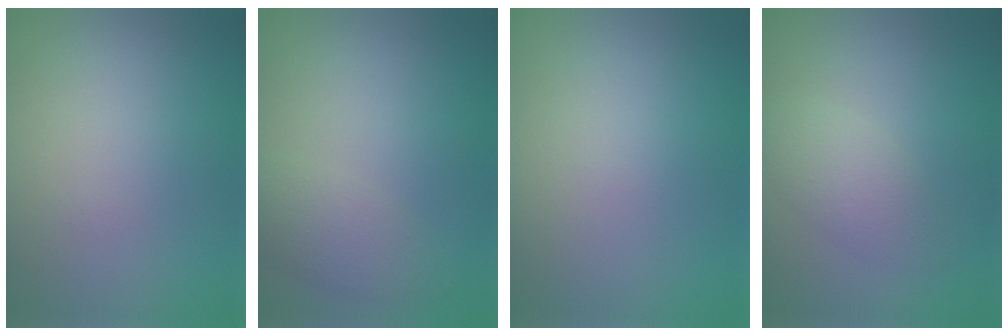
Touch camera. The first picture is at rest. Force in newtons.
{"total": 2.5, "press": 2.5, "slide": 0.1}
{"total": 0.0}
{"total": 2.7, "press": 2.7, "slide": 0.1}